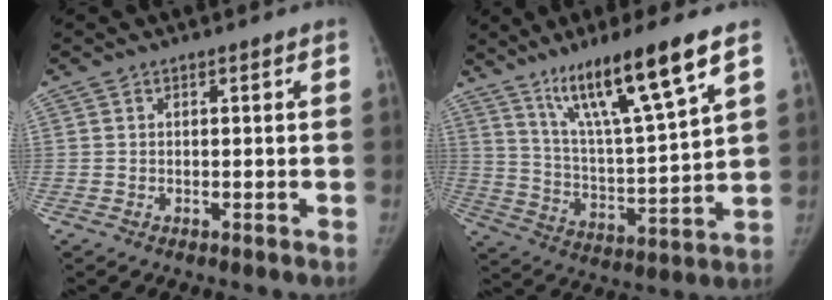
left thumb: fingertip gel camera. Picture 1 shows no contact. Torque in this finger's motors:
{"motor_torque": [0.73, -0.23, 1.49, -1.23, 0.40]}